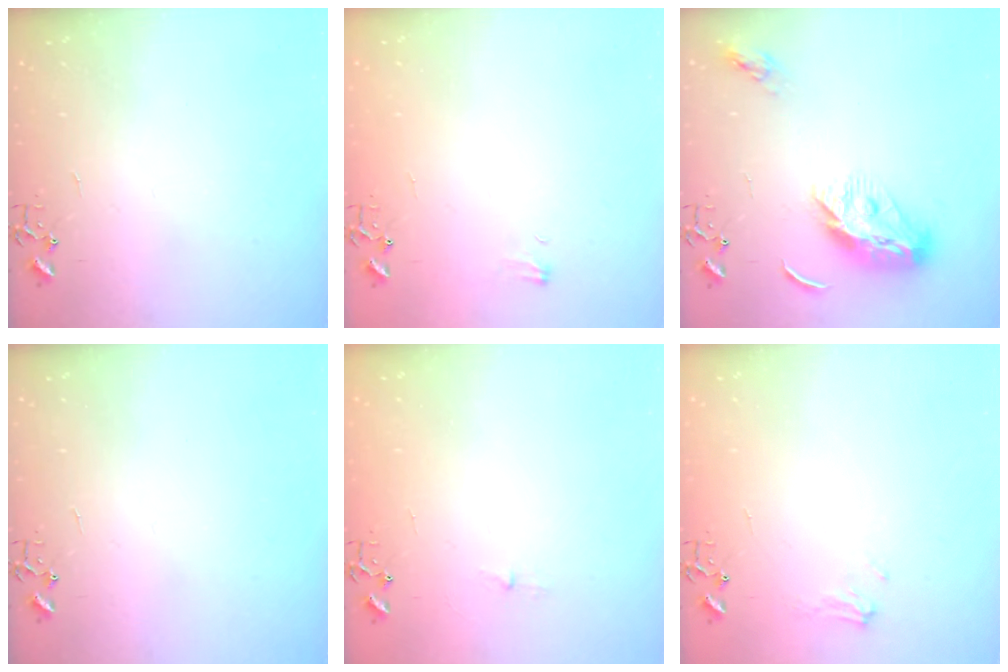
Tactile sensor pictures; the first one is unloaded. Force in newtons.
{"total": 4.7, "press": 4.7, "slide": 0.5}
{"total": 12.7, "press": 12.7, "slide": 0.3}
{"total": 0.0}
{"total": 2.6, "press": 2.5, "slide": 0.4}
{"total": 6.7, "press": 6.7, "slide": 0.7}